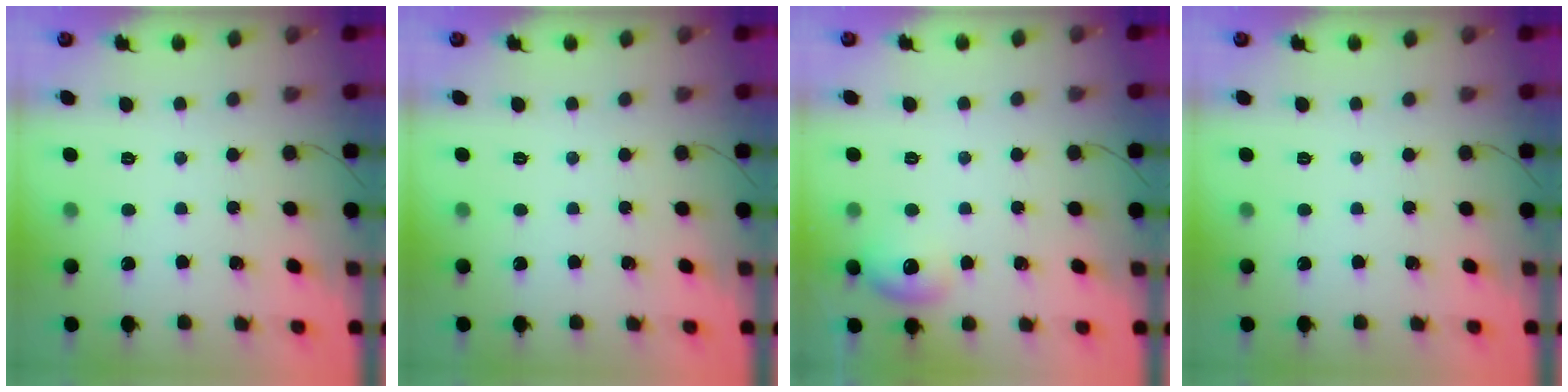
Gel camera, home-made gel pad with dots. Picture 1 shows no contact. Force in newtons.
{"total": 0.0}
{"total": 7.7, "press": 7.6, "slide": 1.4}
{"total": 0.0}